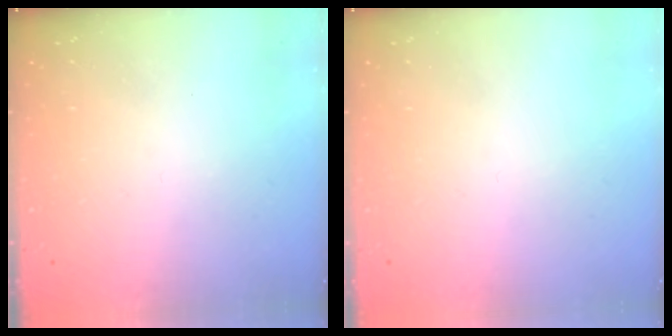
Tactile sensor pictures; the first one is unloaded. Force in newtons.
{"total": 1.8, "press": 1.8, "slide": 0.1}